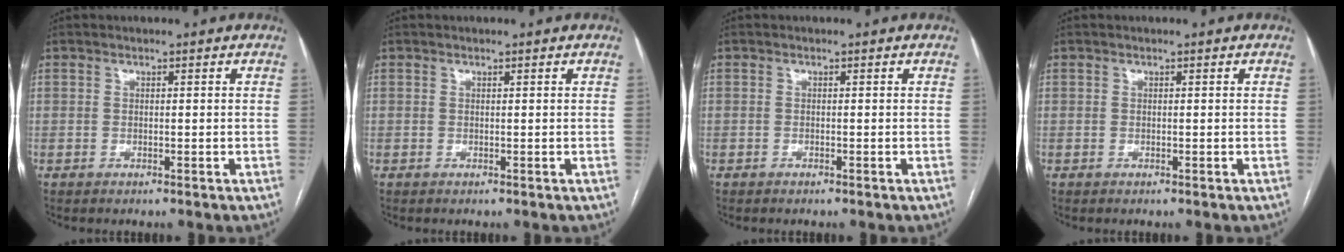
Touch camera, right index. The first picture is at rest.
{"total": 0.0}
{"total": 0.0}
{"total": 0.0}